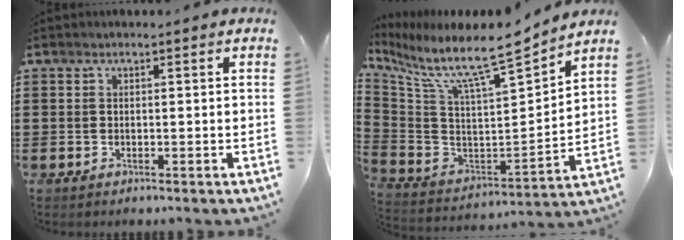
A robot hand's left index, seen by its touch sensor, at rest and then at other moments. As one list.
[{"total": 9.5, "force": [7.8, 0.5, 5.4], "torque": [-0.138, -0.072, 0.123]}]